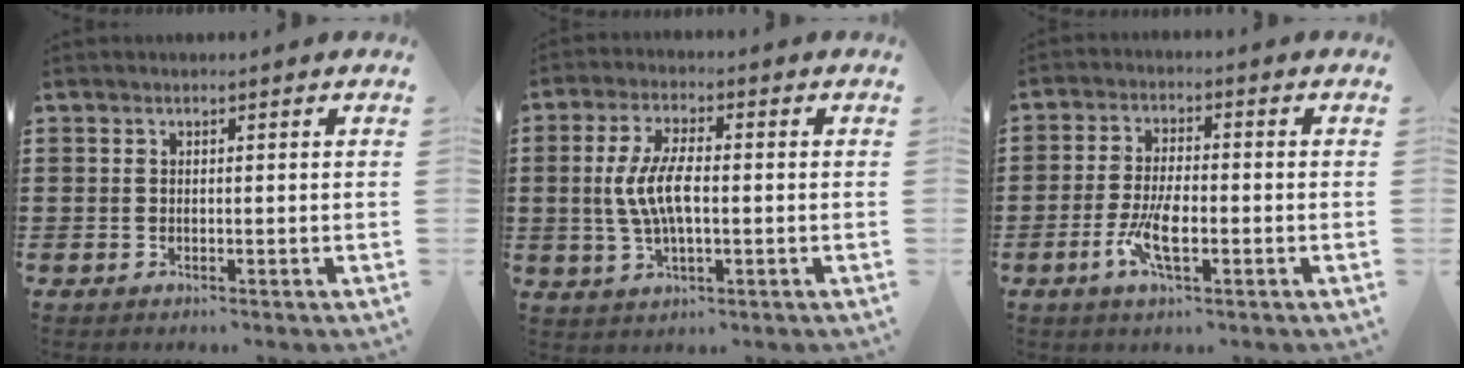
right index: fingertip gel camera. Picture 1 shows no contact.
{"total": 7.3, "force": [-0.4, 2.8, 6.7], "torque": [-0.150, -0.003, -0.015]}
{"total": 6.5, "force": [-2.3, 2.0, 5.7], "torque": [-0.127, -0.011, -0.047]}